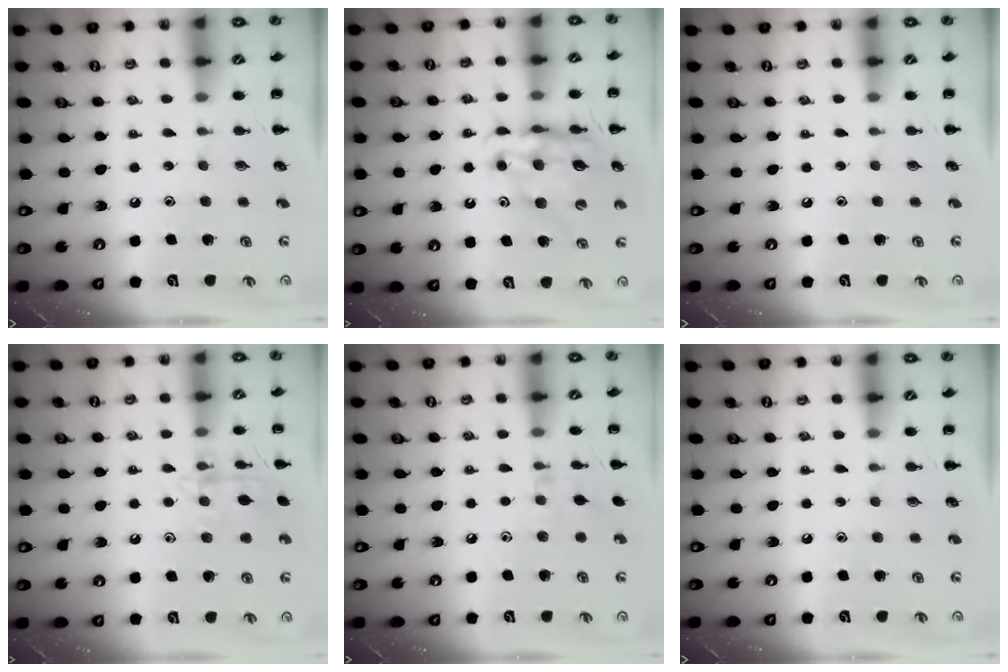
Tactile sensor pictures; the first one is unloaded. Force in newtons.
{"total": 13.2, "press": 12.6, "slide": 3.8}
{"total": 0.0}
{"total": 10.8, "press": 10.7, "slide": 1.2}
{"total": 6.7, "press": 6.3, "slide": 2.3}
{"total": 0.0}